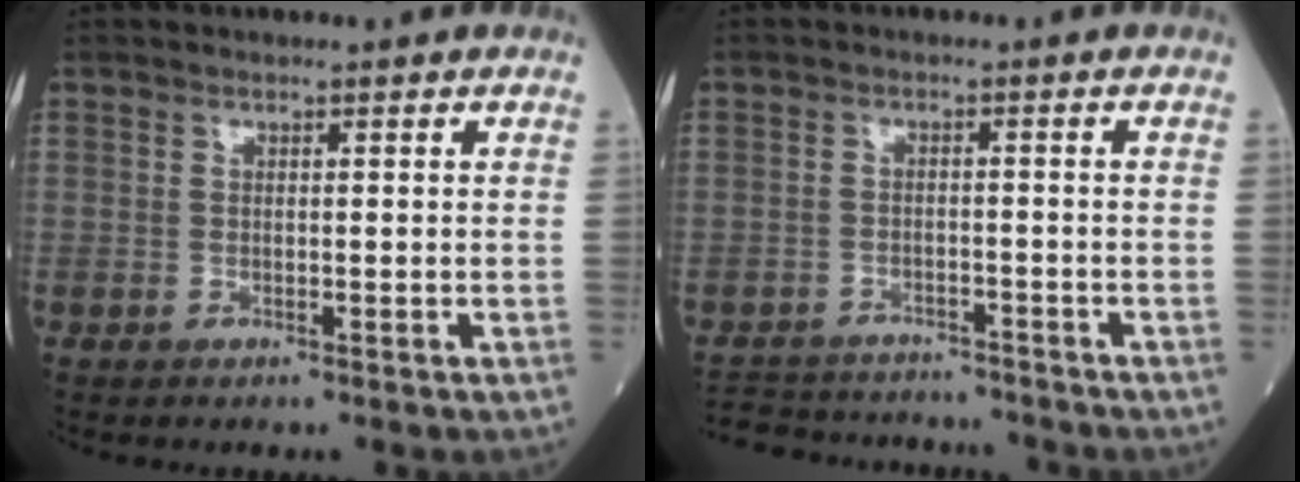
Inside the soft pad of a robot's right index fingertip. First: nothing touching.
{"total": 12.0, "force": [-11.1, 3.8, 2.5], "torque": [-0.052, 0.014, -0.151]}